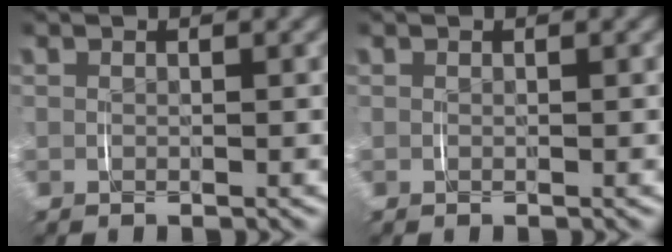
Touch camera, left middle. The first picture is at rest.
{"total": 0.0}